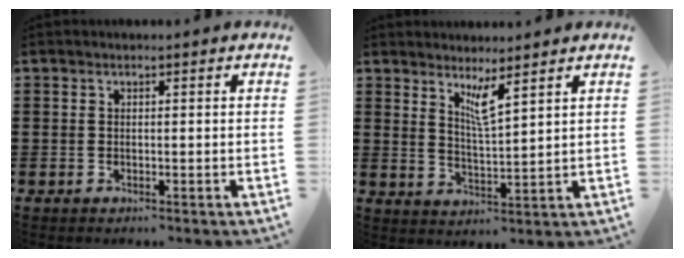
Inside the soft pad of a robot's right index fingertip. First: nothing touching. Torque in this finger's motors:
{"motor_torque": [-0.29, 0.41, 0.26, 0.03]}